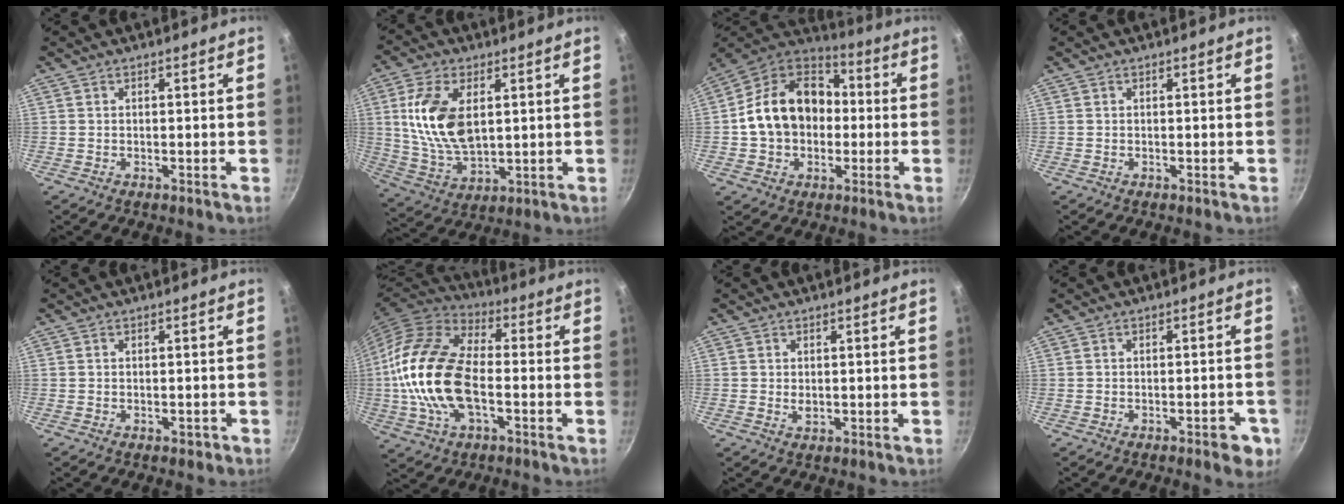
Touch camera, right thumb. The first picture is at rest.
{"total": 14.3, "force": [3.0, 8.1, 11.4], "torque": [-0.210, -0.017, 0.066]}
{"total": 18.6, "force": [-0.3, 14.2, 11.9], "torque": [-0.179, 0.043, -0.018]}
{"total": 0.0}
{"total": 1.3, "force": [-0.7, 0.9, 0.7], "torque": [-0.006, 0.008, -0.005]}
{"total": 19.9, "force": [-2.4, 11.0, 16.5], "torque": [-0.316, 0.031, -0.056]}
{"total": 1.4, "force": [0.1, 1.0, 1.0], "torque": [-0.017, -0.001, 0.001]}
{"total": 5.0, "force": [-2.3, 2.0, 4.0], "torque": [-0.034, 0.015, -0.024]}